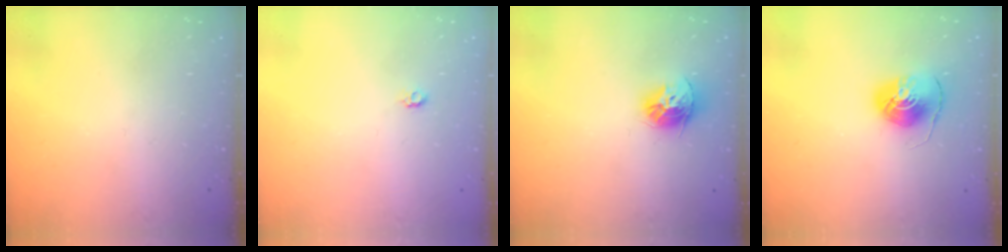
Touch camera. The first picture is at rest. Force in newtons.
{"total": 4.0, "press": 4.0, "slide": 0.4}
{"total": 11.1, "press": 11.0, "slide": 0.9}
{"total": 8.8, "press": 8.7, "slide": 0.7}